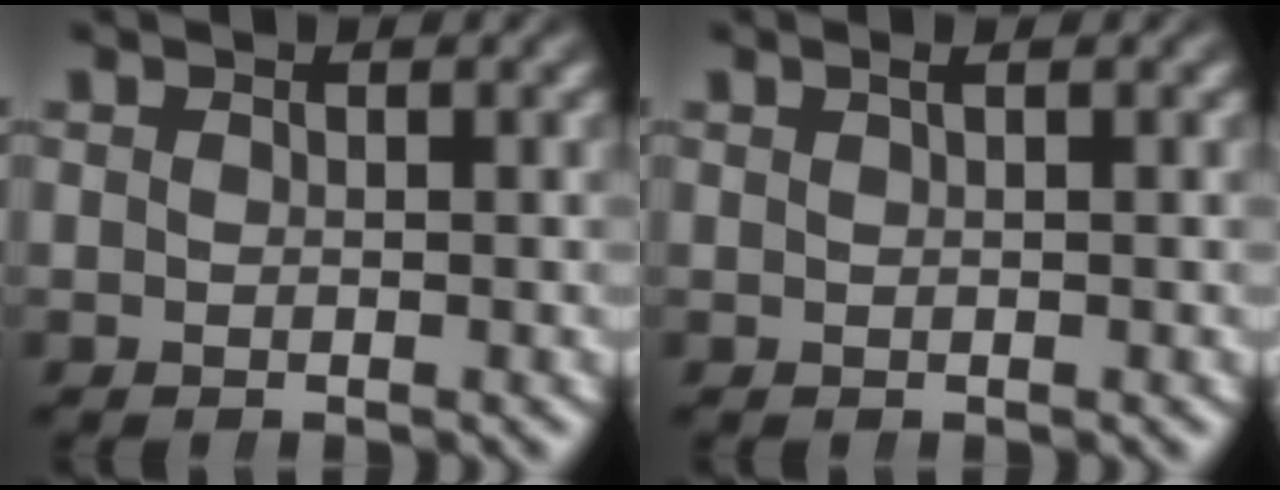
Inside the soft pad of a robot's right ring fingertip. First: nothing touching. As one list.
[{"total": 0.8, "force": [0.4, -0.2, 0.7], "torque": [-0.005, 0.007, 0.008]}]